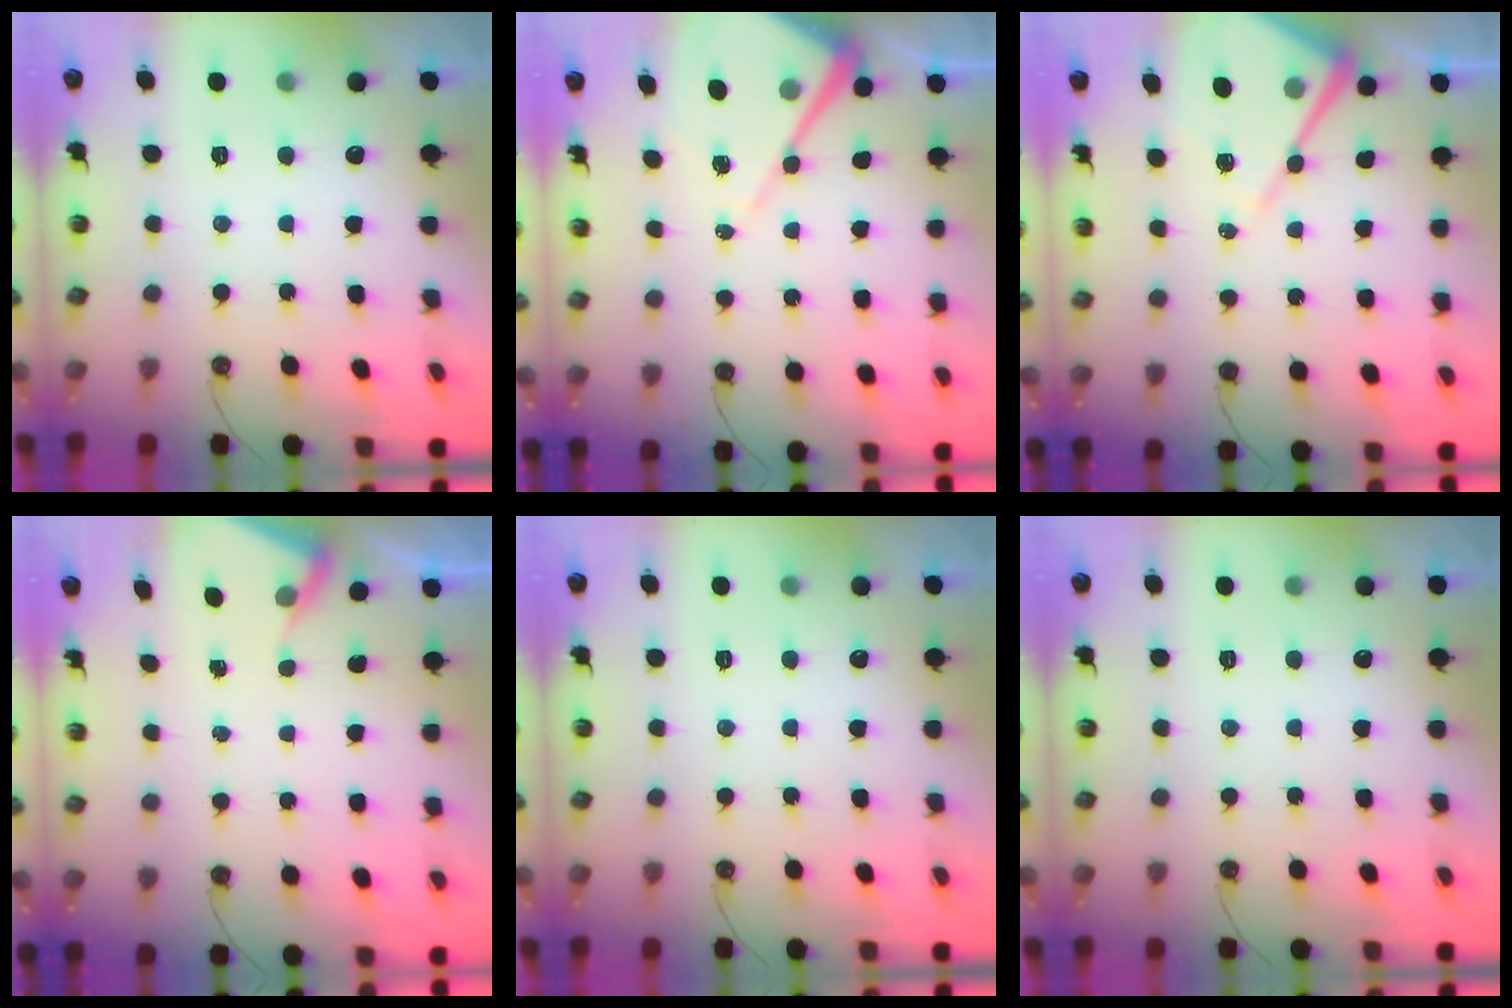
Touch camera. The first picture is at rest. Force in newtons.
{"total": 9.4, "press": 9.4, "slide": 0.8}
{"total": 11.9, "press": 11.9, "slide": 1.1}
{"total": 3.3, "press": 3.3, "slide": 0.6}
{"total": 0.0}
{"total": 0.0}